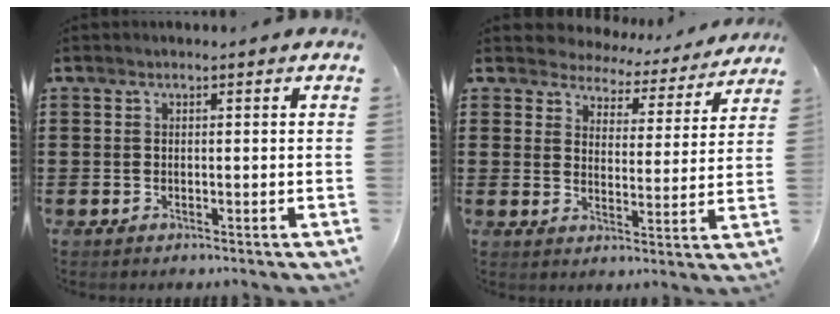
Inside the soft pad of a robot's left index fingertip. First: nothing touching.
{"total": 4.1, "force": [4.1, 0.8, -0.4], "torque": [-0.020, -0.030, 0.067]}